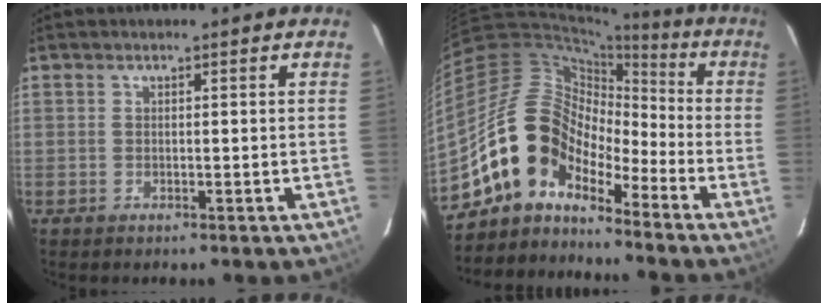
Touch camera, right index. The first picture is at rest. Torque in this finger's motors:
{"motor_torque": [0.82, -0.66, 1.04, 0.14]}